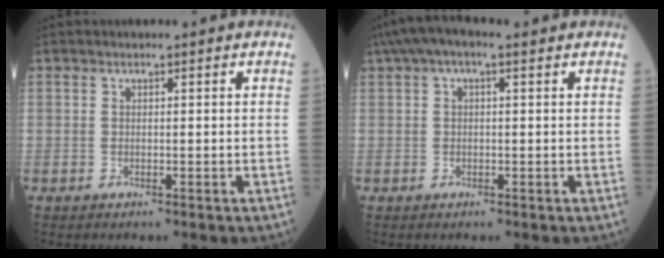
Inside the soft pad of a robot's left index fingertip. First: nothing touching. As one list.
[{"total": 5.3, "force": [3.0, 1.8, 4.0], "torque": [-0.082, 0.045, 0.047]}]